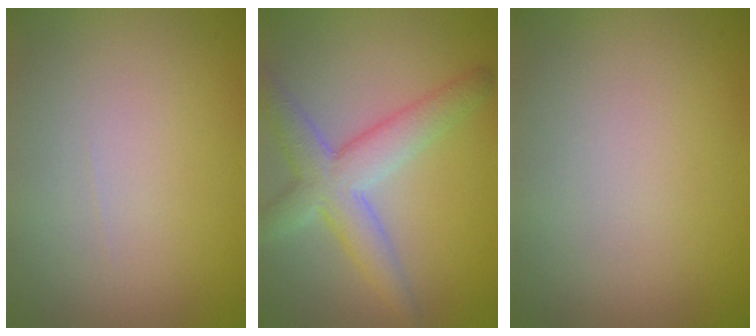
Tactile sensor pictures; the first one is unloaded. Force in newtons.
{"total": 5.2, "press": 5.2, "slide": 0.5}
{"total": 0.0}